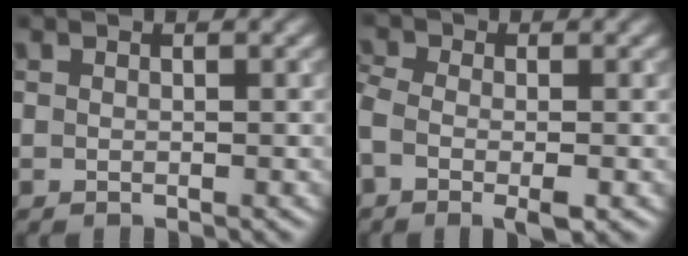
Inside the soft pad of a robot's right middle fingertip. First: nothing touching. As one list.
[{"total": 4.4, "force": [-1.7, 2.2, 3.5], "torque": [-0.083, -0.005, -0.035]}]